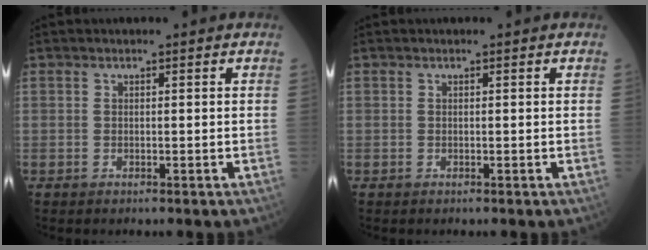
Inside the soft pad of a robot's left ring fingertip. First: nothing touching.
{"total": 0.0}